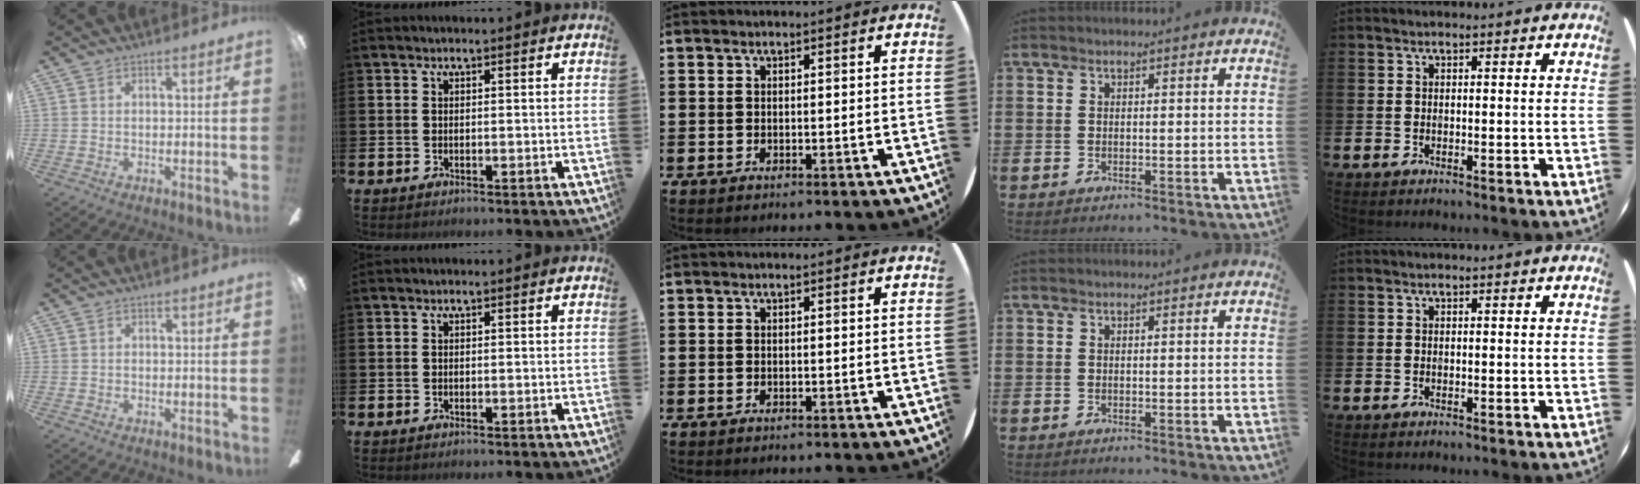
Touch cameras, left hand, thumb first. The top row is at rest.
{"thumb": {"total": 0.5, "force": [0.1, 0.5, 0.2], "torque": [-0.003, 0.005, 0.000]}}